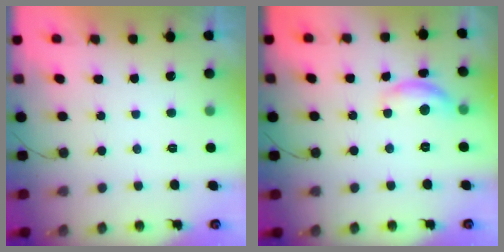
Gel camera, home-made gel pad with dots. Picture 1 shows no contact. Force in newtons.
{"total": 10.6, "press": 10.6, "slide": 0.6}